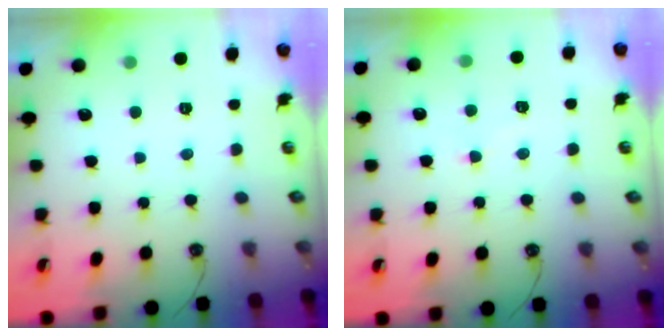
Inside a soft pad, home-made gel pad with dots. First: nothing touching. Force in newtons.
{"total": 4.9, "press": 4.8, "slide": 1.0}